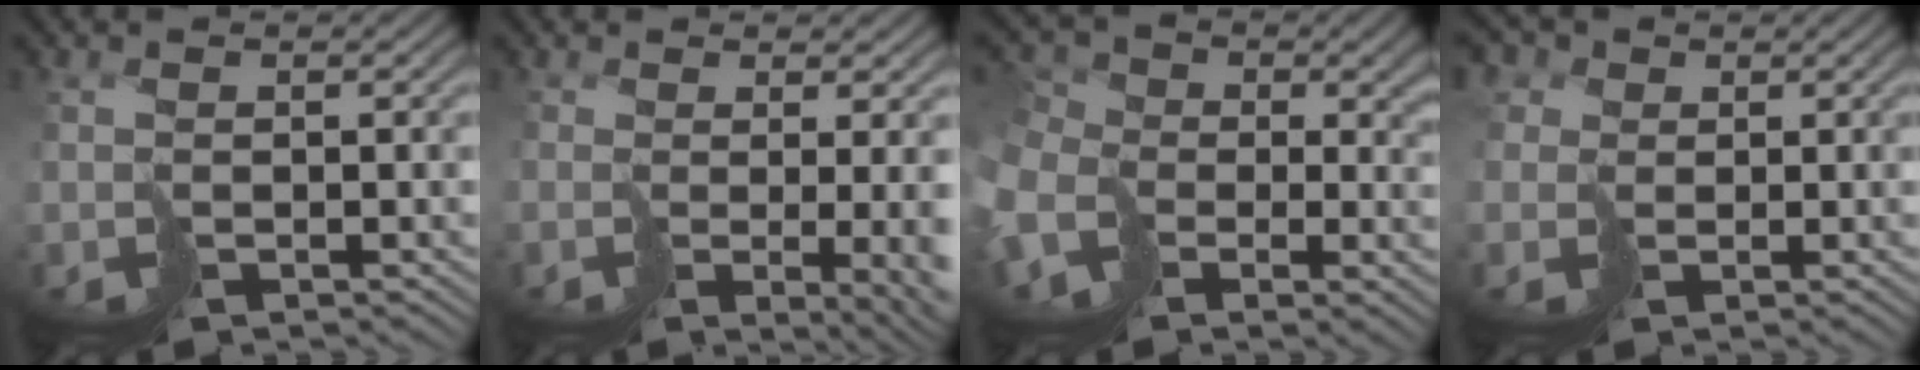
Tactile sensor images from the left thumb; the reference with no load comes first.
{"total": 6.0, "force": [-0.9, 1.4, 5.7], "torque": [-0.069, -0.028, 0.017]}
{"total": 10.3, "force": [-2.9, 7.7, 6.3], "torque": [-0.174, -0.032, -0.042]}
{"total": 3.9, "force": [1.4, 3.5, 1.1], "torque": [-0.045, 0.006, 0.010]}